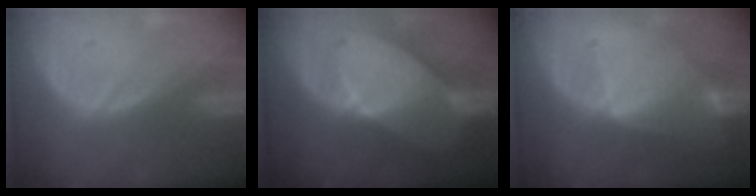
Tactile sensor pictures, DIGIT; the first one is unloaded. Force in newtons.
{"total": 8.8, "press": 8.8, "slide": 0.3}
{"total": 6.5, "press": 6.4, "slide": 1.0}